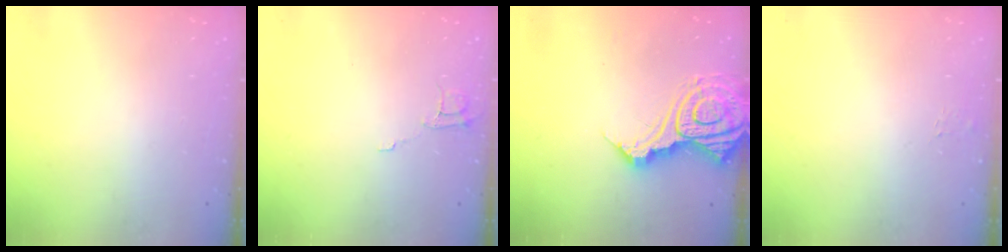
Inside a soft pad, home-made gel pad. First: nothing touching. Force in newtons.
{"total": 5.5, "press": 5.5, "slide": 0.3}
{"total": 16.2, "press": 16.1, "slide": 2.0}
{"total": 3.4, "press": 3.4, "slide": 0.4}